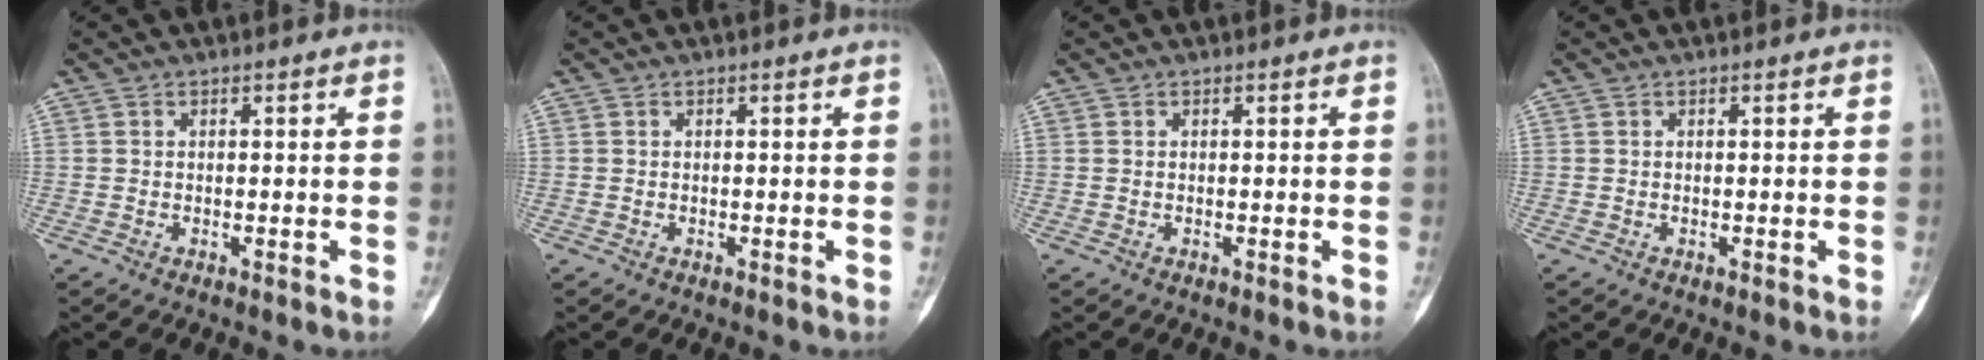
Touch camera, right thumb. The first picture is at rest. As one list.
[{"total": 0.0}, {"total": 0.0}, {"total": 0.0}]